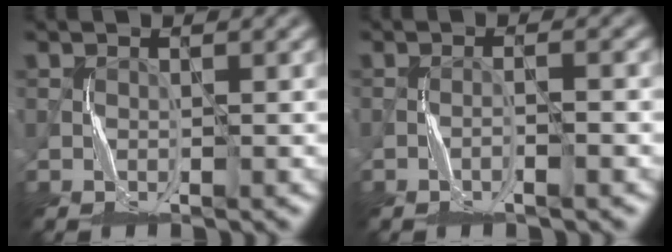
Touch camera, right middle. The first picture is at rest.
{"total": 1.4, "force": [-1.0, -0.2, 1.0], "torque": [-0.018, 0.008, -0.019]}